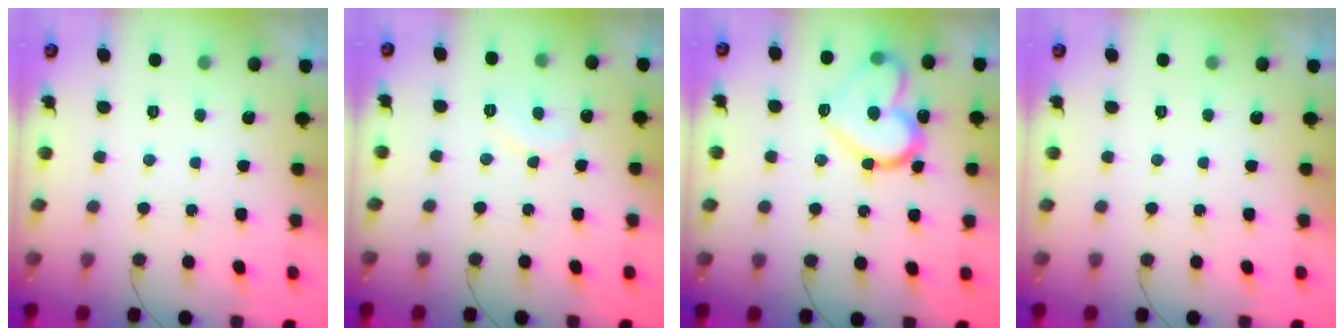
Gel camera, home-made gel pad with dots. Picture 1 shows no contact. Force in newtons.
{"total": 7.0, "press": 7.0, "slide": 0.5}
{"total": 17.2, "press": 17.2, "slide": 1.0}
{"total": 0.0}